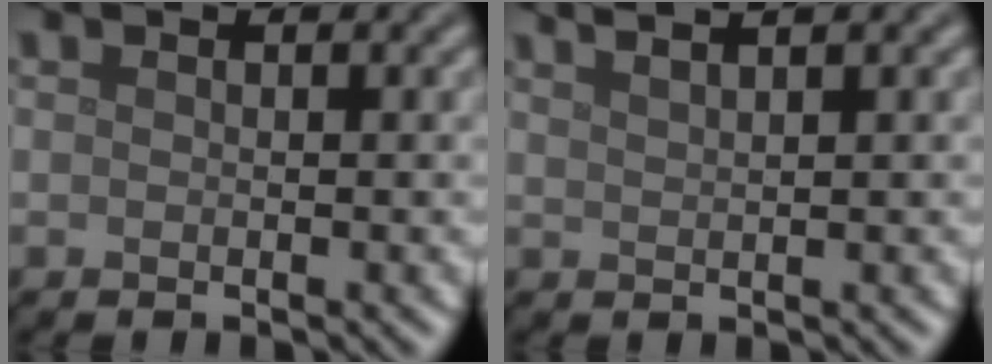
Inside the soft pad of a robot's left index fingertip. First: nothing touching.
{"total": 4.1, "force": [3.0, 1.5, 2.5], "torque": [-0.011, 0.027, 0.015]}